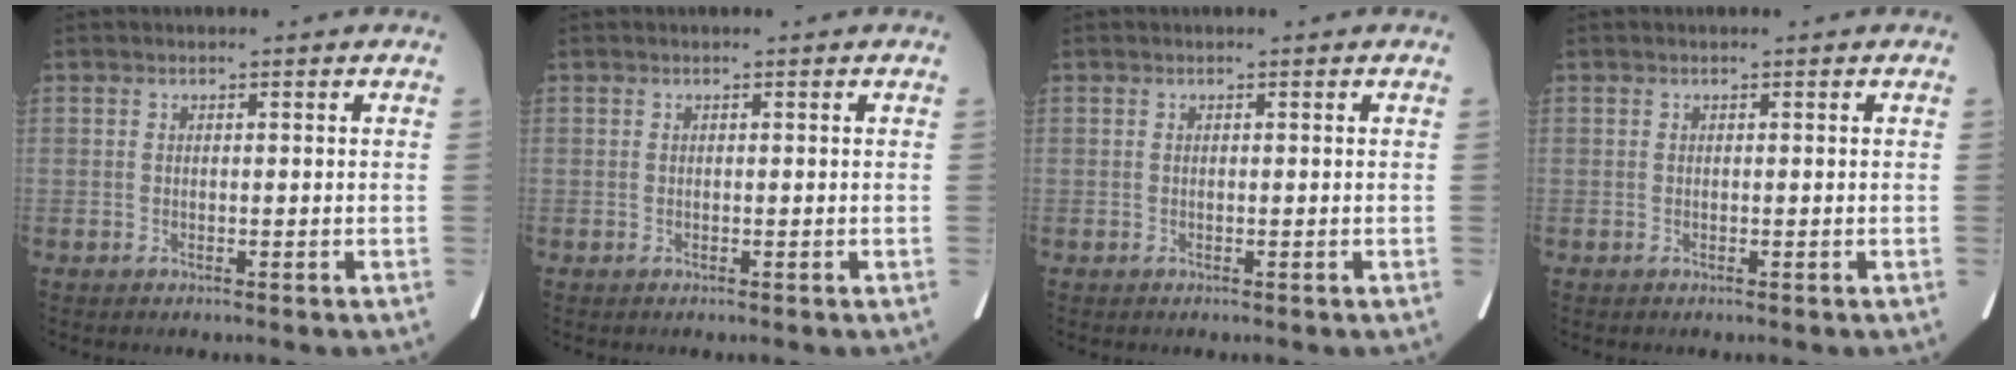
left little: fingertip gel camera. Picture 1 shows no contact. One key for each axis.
{"total": 0.0}
{"total": 0.0}
{"total": 0.0}